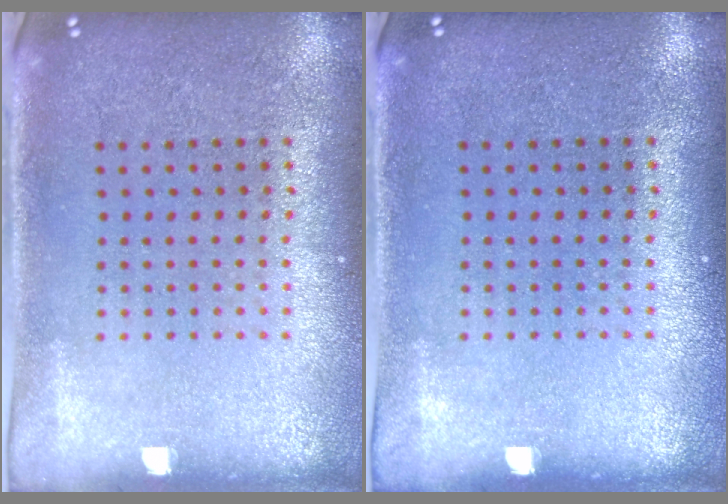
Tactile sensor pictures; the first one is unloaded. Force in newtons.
{"total": 0.0}